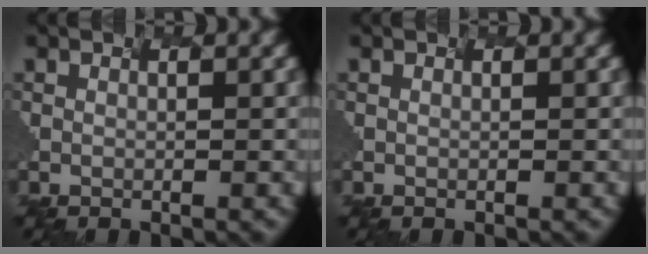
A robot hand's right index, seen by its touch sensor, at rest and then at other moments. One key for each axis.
{"total": 0.0}